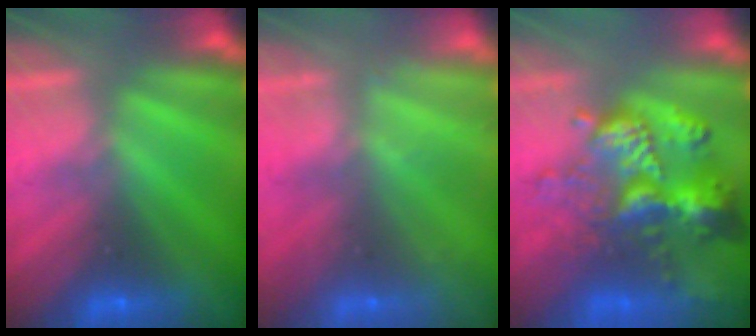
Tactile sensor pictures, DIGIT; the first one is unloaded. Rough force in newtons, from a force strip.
{"total": 2.2}
{"total": 5.9}